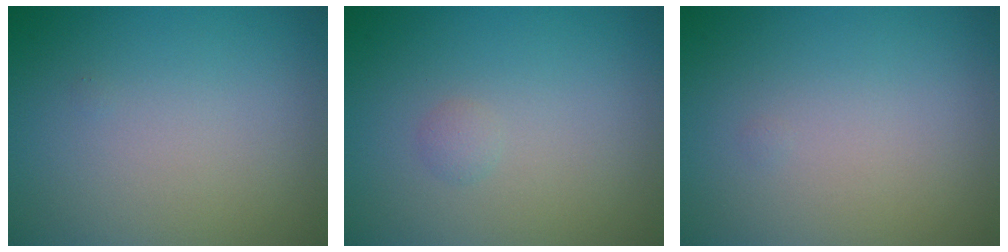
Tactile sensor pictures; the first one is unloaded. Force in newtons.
{"total": 0.6, "press": 0.6, "slide": 0.0}
{"total": 0.0}